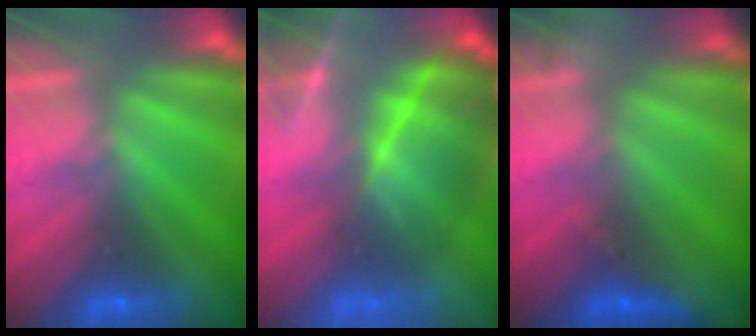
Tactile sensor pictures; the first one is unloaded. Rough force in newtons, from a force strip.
{"total": 7.1}
{"total": 2.7}